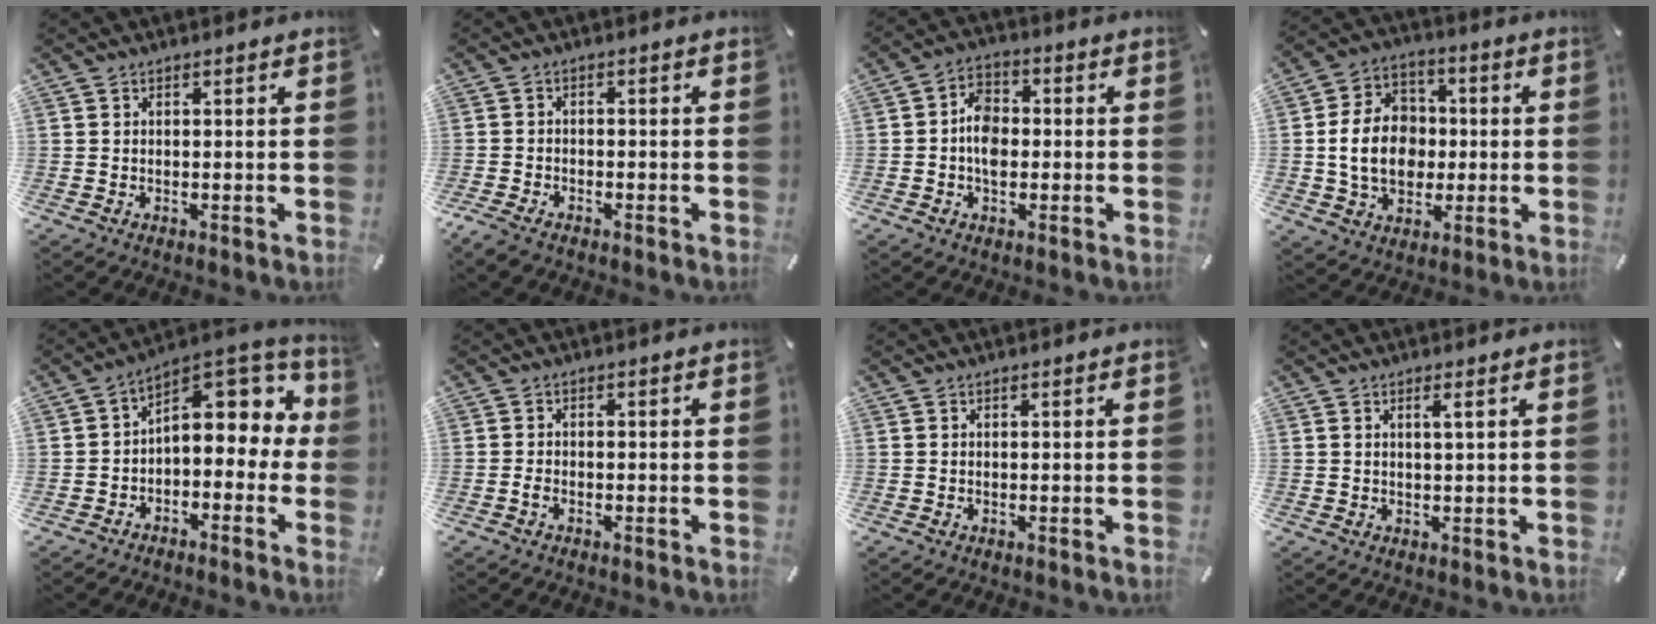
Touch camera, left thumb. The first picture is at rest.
{"total": 2.7, "force": [-2.2, 1.1, 1.1], "torque": [-0.034, 0.005, -0.045]}
{"total": 6.5, "force": [-0.9, 4.7, 4.4], "torque": [-0.076, 0.012, -0.016]}
{"total": 13.5, "force": [-0.6, 11.0, 7.9], "torque": [-0.169, 0.023, -0.008]}
{"total": 10.2, "force": [3.0, 6.6, 7.2], "torque": [-0.078, -0.035, 0.050]}
{"total": 1.6, "force": [-1.0, 0.8, 1.0], "torque": [-0.018, 0.004, -0.019]}
{"total": 0.0}
{"total": 1.8, "force": [0.8, -0.1, 1.6], "torque": [-0.032, -0.003, 0.012]}